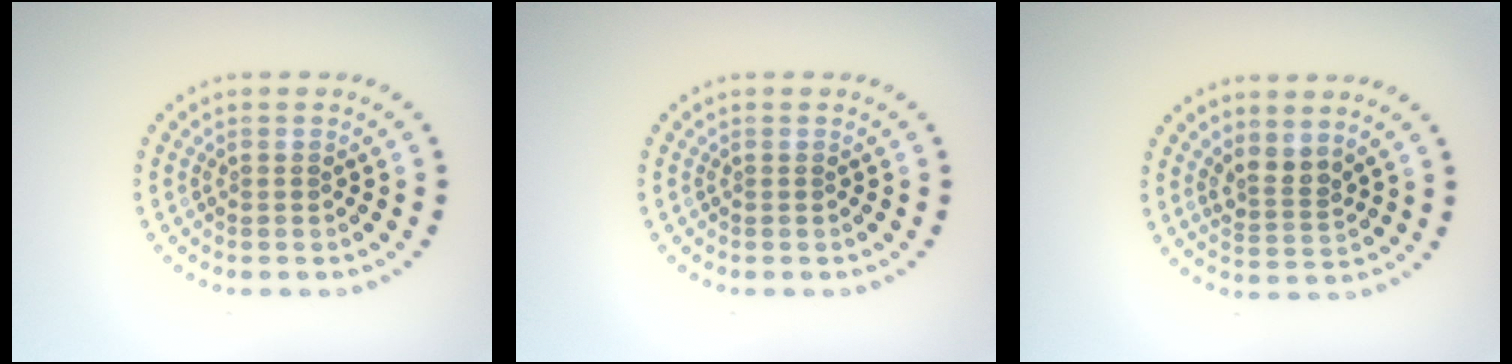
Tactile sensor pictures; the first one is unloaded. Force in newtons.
{"total": 0.0}
{"total": 2.4, "press": 1.7, "slide": 1.6}